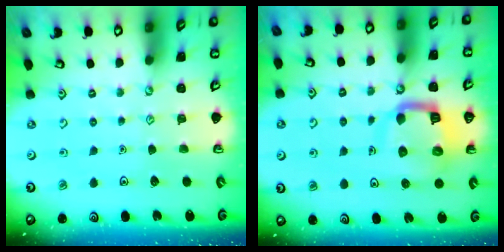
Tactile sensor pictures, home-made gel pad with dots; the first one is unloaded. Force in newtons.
{"total": 11.0, "press": 10.9, "slide": 1.3}